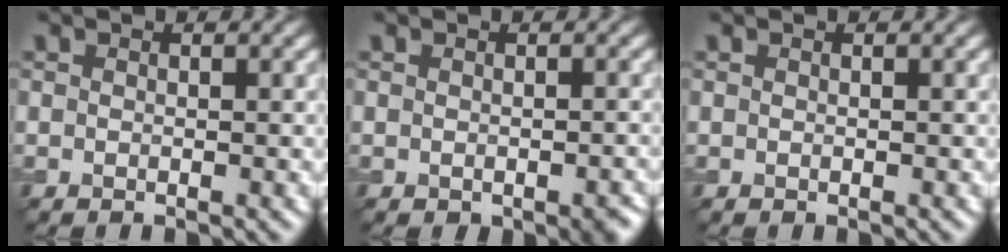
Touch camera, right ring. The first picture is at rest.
{"total": 1.6, "force": [-0.8, 0.8, 1.1], "torque": [-0.015, -0.004, -0.006]}
{"total": 0.0}